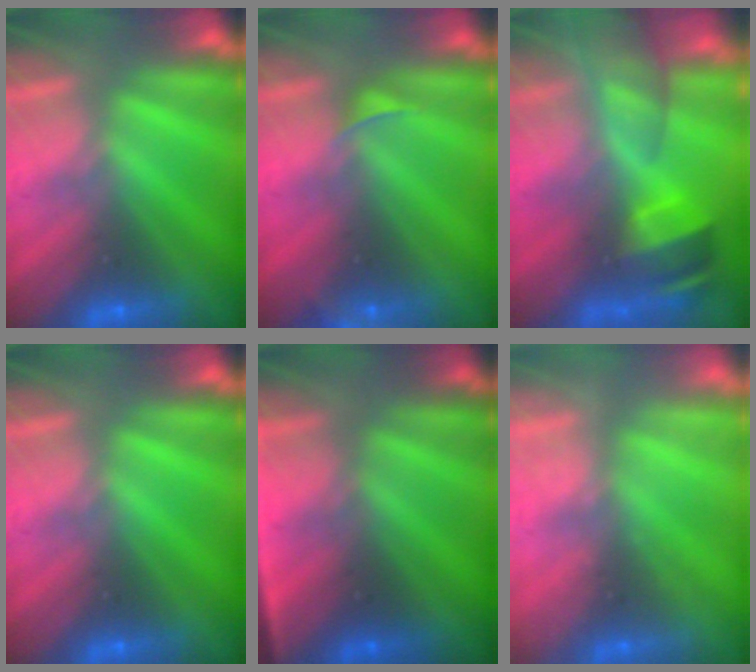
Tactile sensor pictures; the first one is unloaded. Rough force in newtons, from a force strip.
{"total": 2.5}
{"total": 10.0}
{"total": 0.0}
{"total": 4.7}
{"total": 2.2}